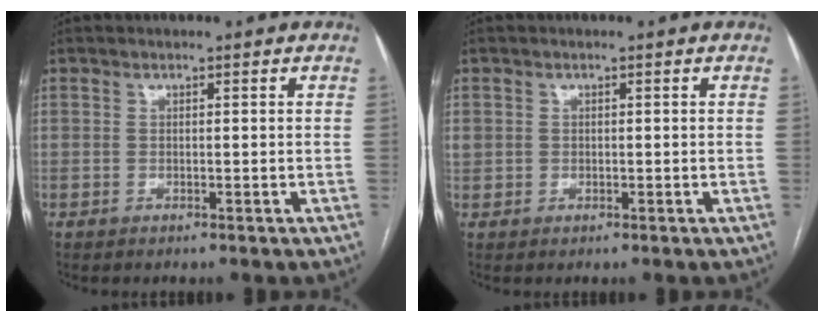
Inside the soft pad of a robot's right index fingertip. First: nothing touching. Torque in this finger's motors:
{"motor_torque": [0.43, -0.09, 0.23, 0.02]}